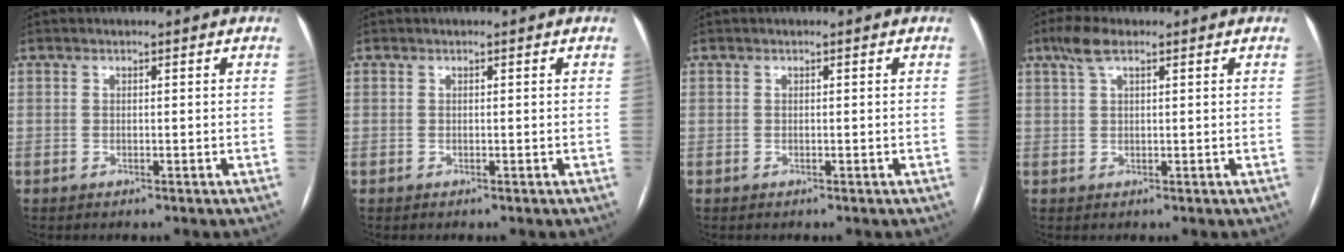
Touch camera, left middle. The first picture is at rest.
{"total": 0.0}
{"total": 0.0}
{"total": 3.8, "force": [2.3, 1.1, 2.8], "torque": [-0.065, 0.020, 0.048]}